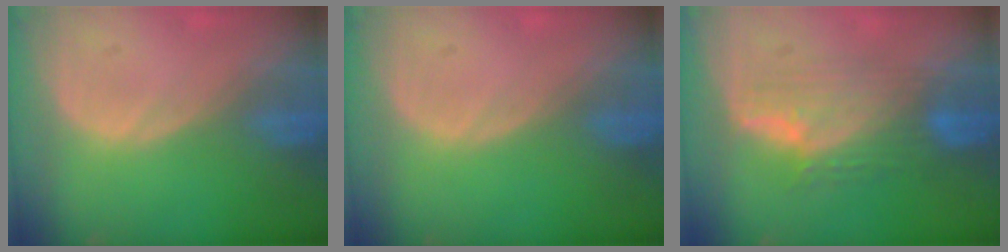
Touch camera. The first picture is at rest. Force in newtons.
{"total": 0.0}
{"total": 7.6, "press": 7.3, "slide": 2.0}